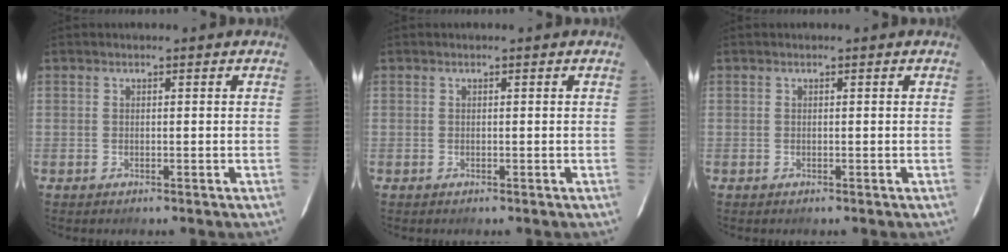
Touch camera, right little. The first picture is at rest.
{"total": 0.0}
{"total": 0.0}